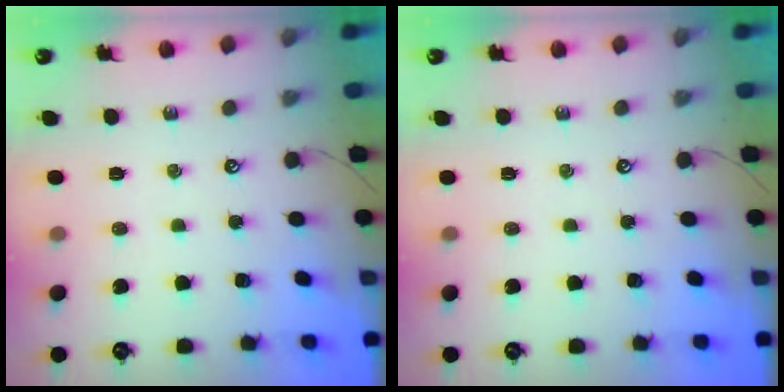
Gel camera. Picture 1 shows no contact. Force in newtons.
{"total": 0.0}